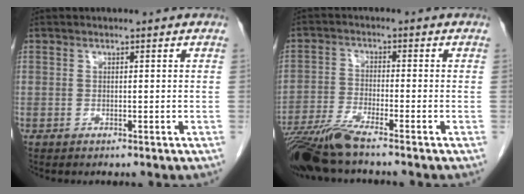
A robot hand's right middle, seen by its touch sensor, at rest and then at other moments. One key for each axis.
{"total": 7.8, "fx": -6.5, "fy": -0.8, "fz": 4.3, "tx": -0.080, "ty": -0.028, "tz": -0.123}